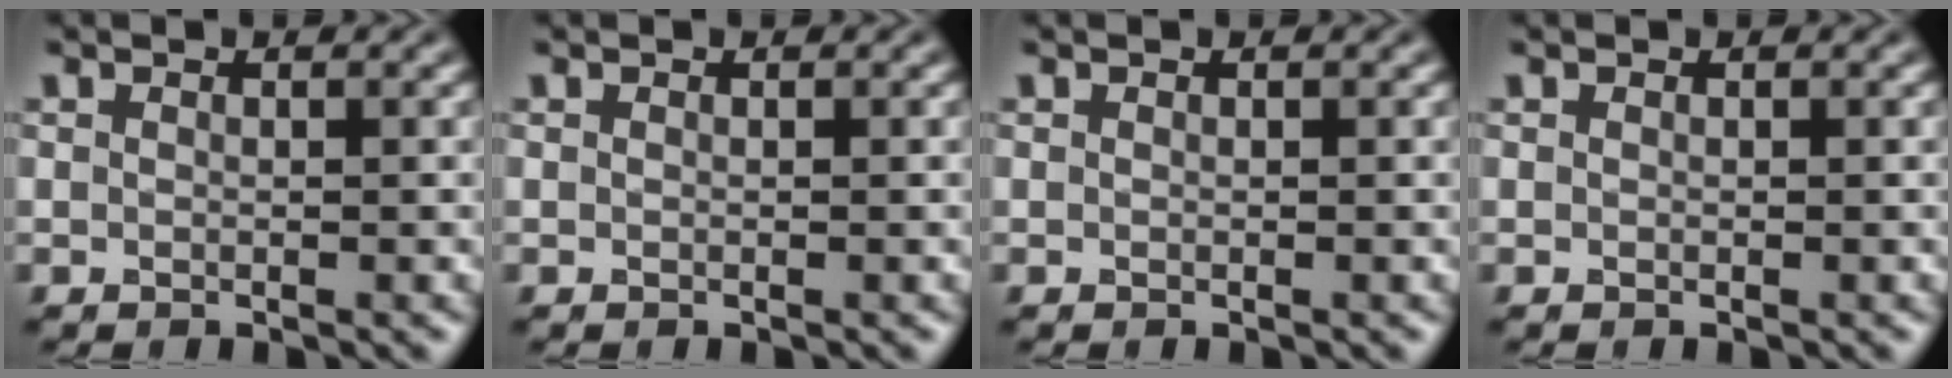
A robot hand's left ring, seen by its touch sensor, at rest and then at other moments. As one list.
[{"total": 0.0}, {"total": 0.0}, {"total": 0.0}]